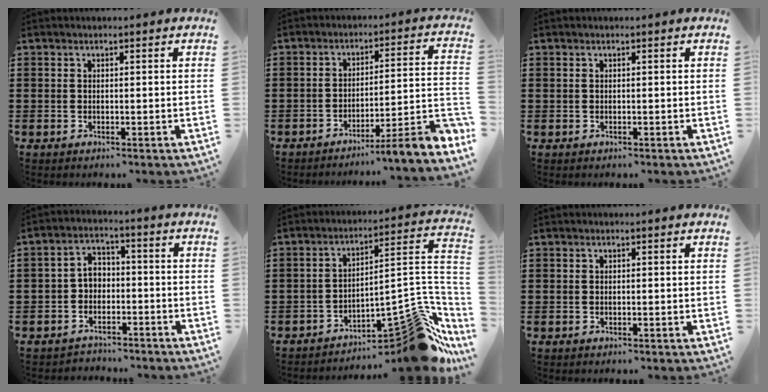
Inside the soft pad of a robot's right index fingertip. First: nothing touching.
{"total": 6.0, "force": [-3.6, -0.2, 4.8], "torque": [-0.070, -0.027, -0.071]}
{"total": 0.0}
{"total": 4.0, "force": [-2.7, 2.8, 1.0], "torque": [-0.026, 0.013, -0.056]}
{"total": 12.5, "force": [-8.6, 4.6, 7.8], "torque": [-0.069, 0.007, -0.150]}
{"total": 0.0}